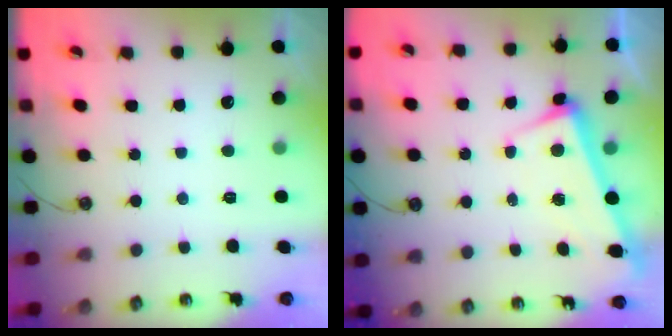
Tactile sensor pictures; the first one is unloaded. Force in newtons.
{"total": 3.2, "press": 3.0, "slide": 1.0}